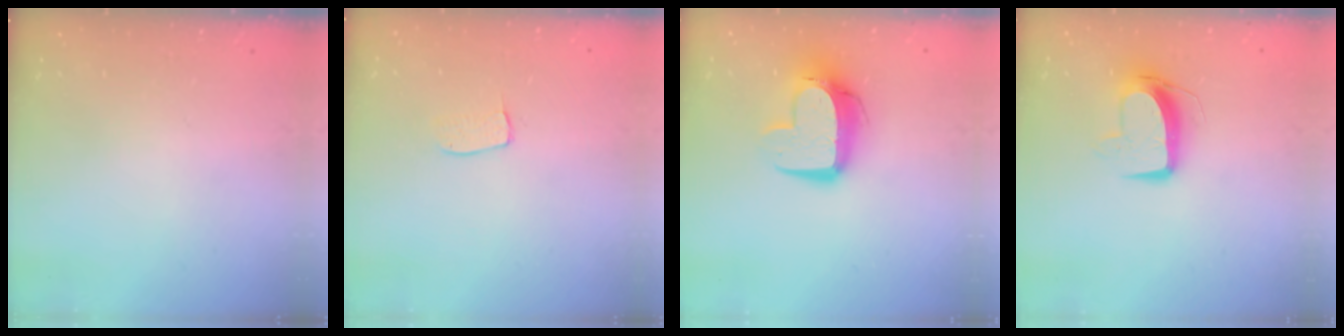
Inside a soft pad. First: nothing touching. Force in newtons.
{"total": 4.6, "press": 4.6, "slide": 0.3}
{"total": 13.5, "press": 13.4, "slide": 1.3}
{"total": 10.5, "press": 10.4, "slide": 0.9}